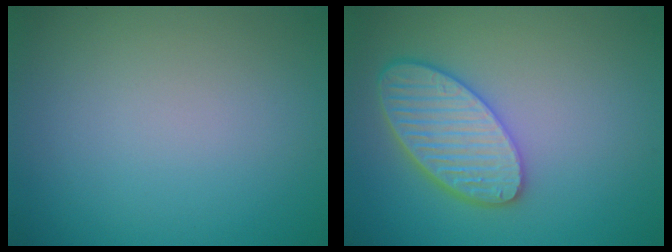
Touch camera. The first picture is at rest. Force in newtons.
{"total": 5.3, "press": 4.7, "slide": 2.5}